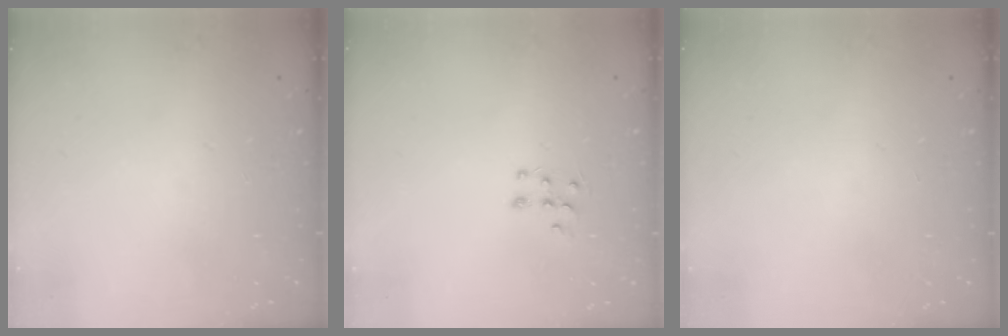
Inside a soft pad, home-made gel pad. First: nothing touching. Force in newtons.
{"total": 6.4, "press": 6.3, "slide": 0.8}
{"total": 0.0}